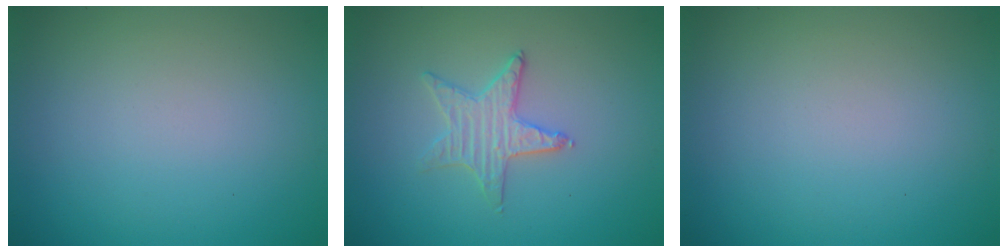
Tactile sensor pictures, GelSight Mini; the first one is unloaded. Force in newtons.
{"total": 1.6, "press": 1.6, "slide": 0.2}
{"total": 0.0}